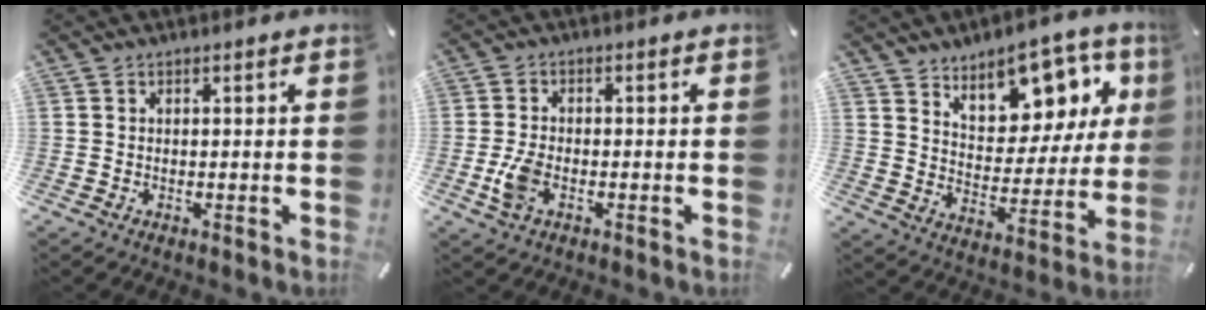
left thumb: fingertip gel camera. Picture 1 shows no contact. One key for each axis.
{"total": 5.5, "fx": -1.6, "fy": 3.2, "fz": 4.2, "tx": -0.094, "ty": 0.000, "tz": -0.031}
{"total": 13.3, "fx": 9.6, "fy": 7.6, "fz": 5.2, "tx": -0.064, "ty": -0.087, "tz": 0.168}